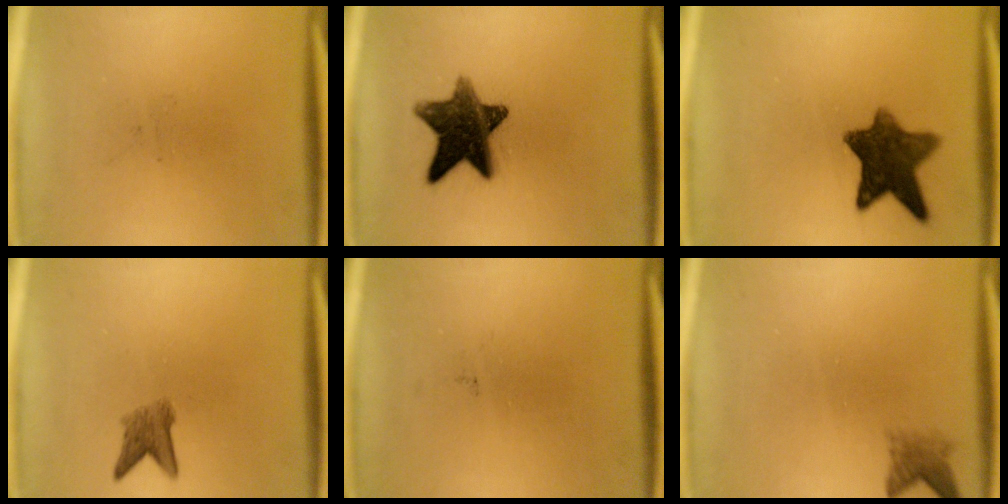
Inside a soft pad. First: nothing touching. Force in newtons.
{"total": 12.5}
{"total": 9.8}
{"total": 3.0}
{"total": 0.0}
{"total": 2.2}